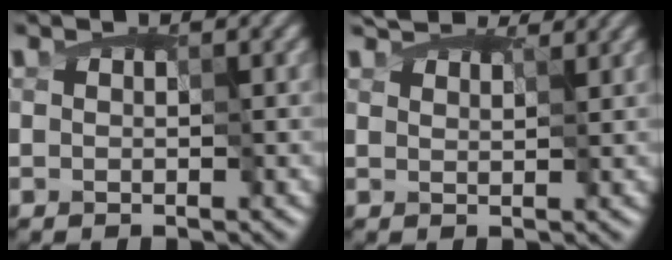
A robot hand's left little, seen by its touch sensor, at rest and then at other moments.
{"total": 4.5, "force": [4.0, 1.3, 1.8], "torque": [-0.049, 0.005, 0.056]}